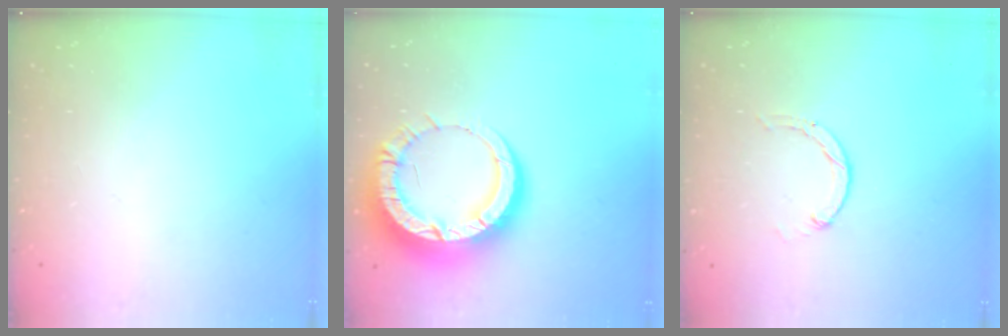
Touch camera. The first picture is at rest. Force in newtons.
{"total": 16.8, "press": 16.7, "slide": 1.7}
{"total": 0.0}